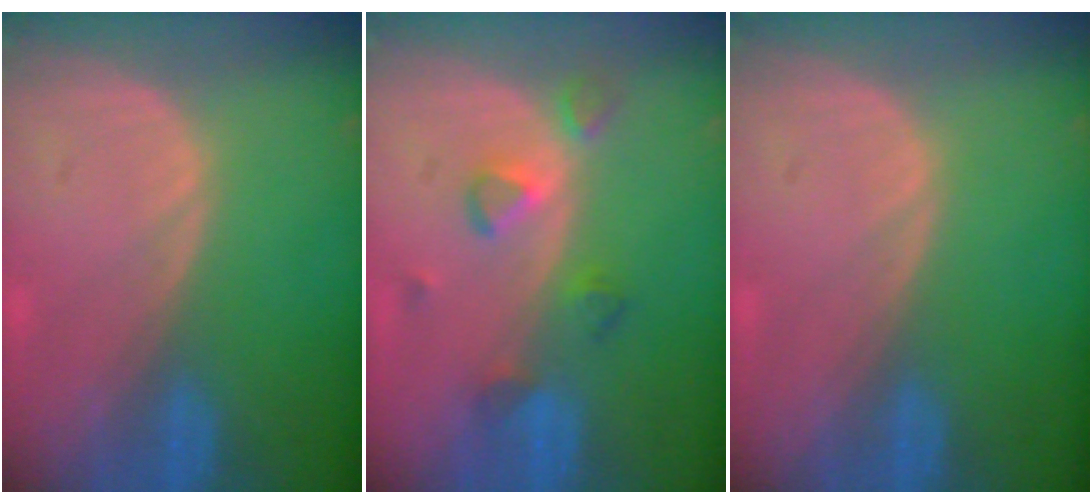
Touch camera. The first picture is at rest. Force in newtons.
{"total": 4.4, "press": 4.3, "slide": 0.7}
{"total": 0.0}